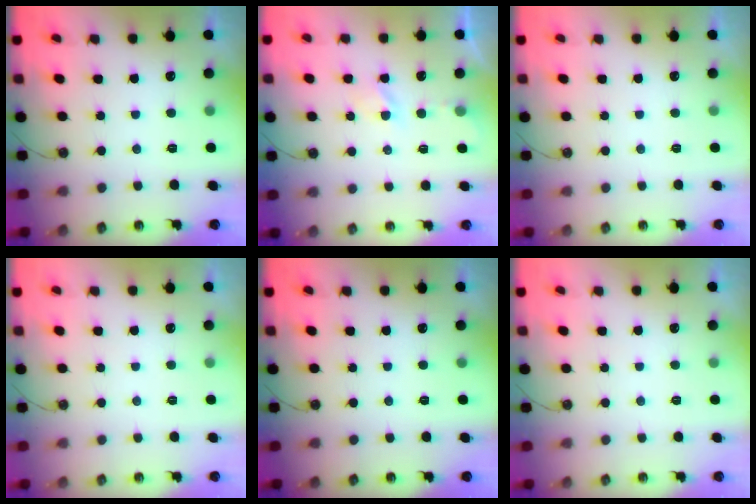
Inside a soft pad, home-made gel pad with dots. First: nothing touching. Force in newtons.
{"total": 2.7, "press": 2.6, "slide": 0.4}
{"total": 0.0}
{"total": 0.0}
{"total": 0.0}
{"total": 0.0}